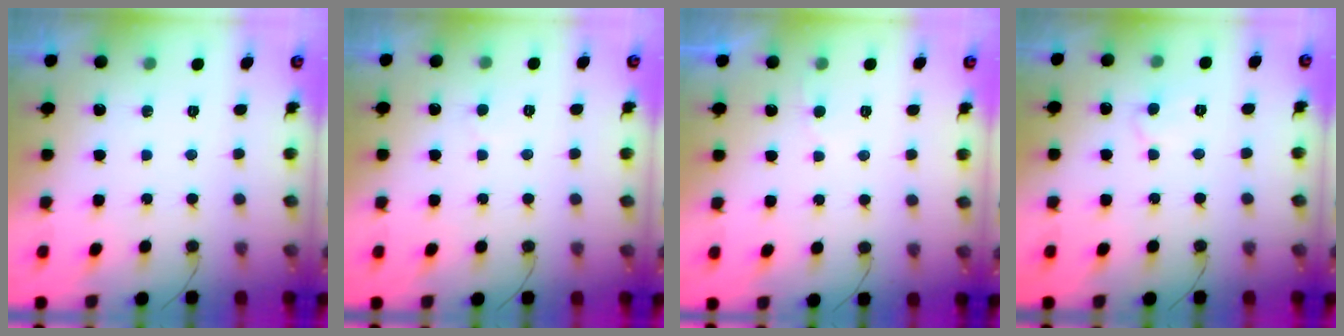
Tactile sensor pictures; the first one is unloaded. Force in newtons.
{"total": 2.7, "press": 2.7, "slide": 0.3}
{"total": 2.2, "press": 2.2, "slide": 0.2}
{"total": 5.5, "press": 5.5, "slide": 0.3}